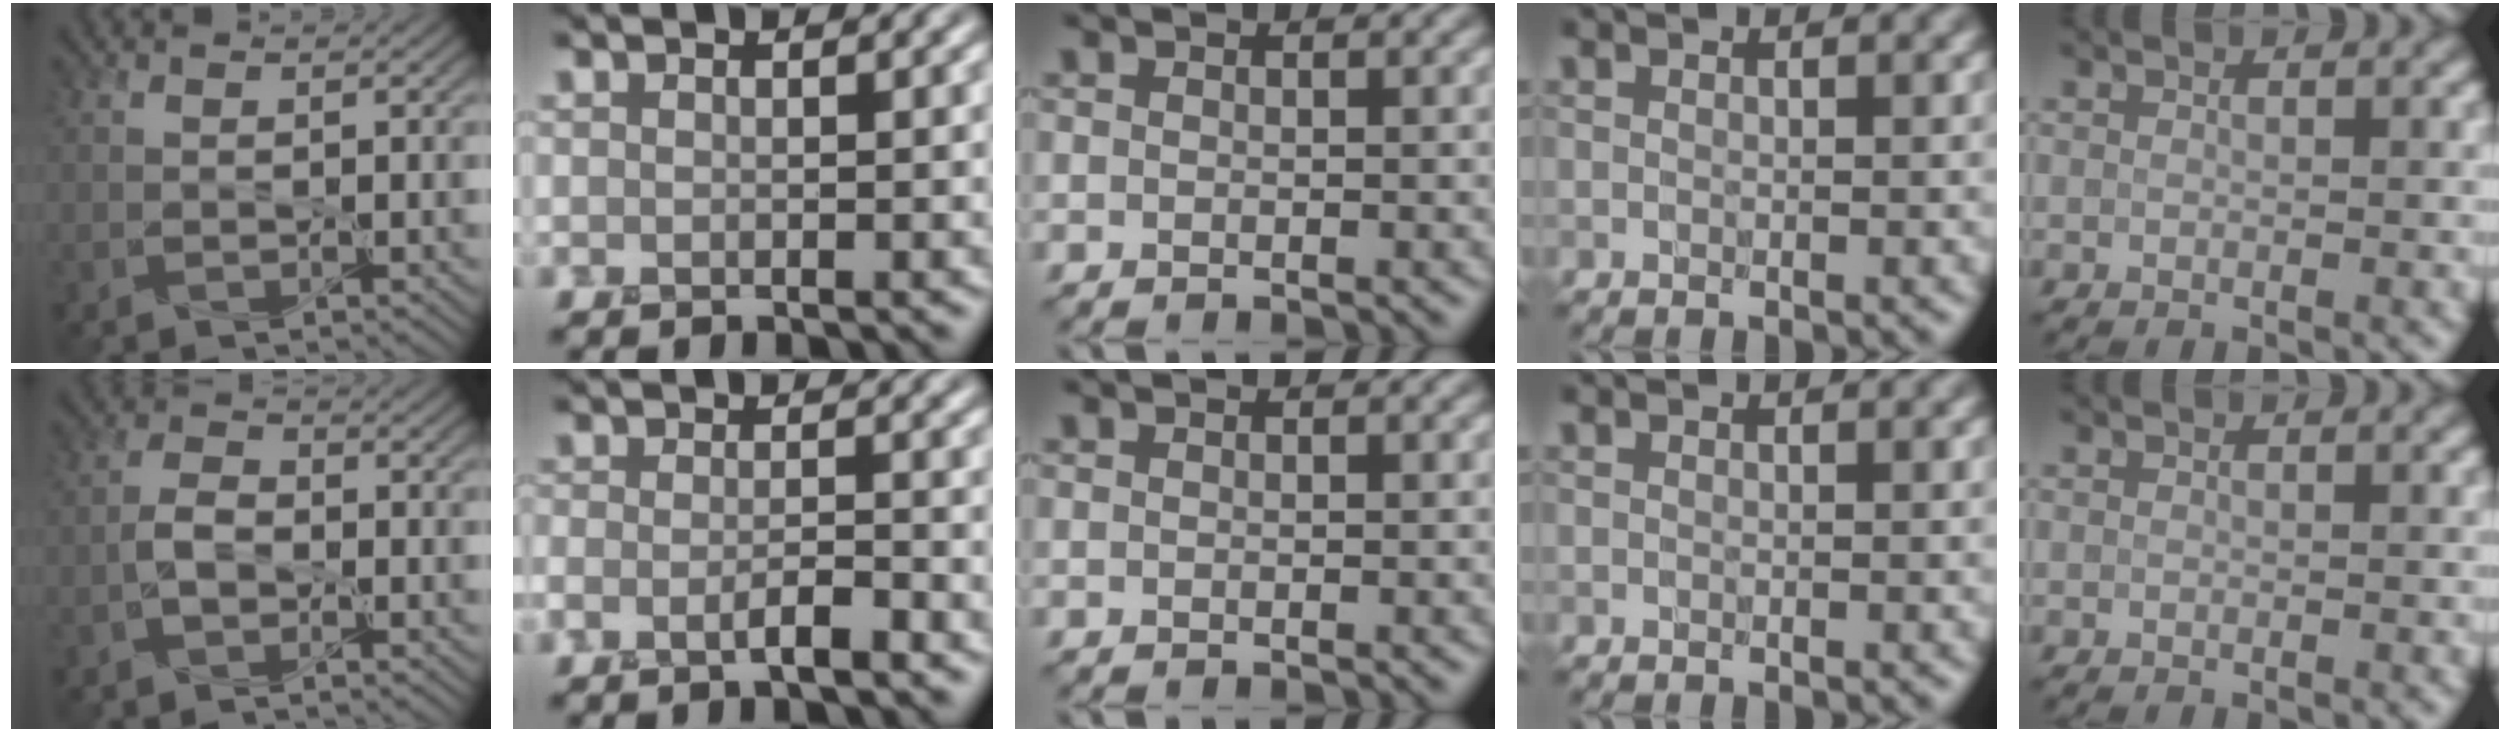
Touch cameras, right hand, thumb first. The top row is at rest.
{"thumb": {"total": 2.7, "force": [-1.3, 1.4, 1.9], "torque": [-0.038, 0.009, -0.032]}, "index": {"total": 2.6, "force": [-1.4, 0.6, 2.1], "torque": [-0.040, 0.000, -0.030]}}